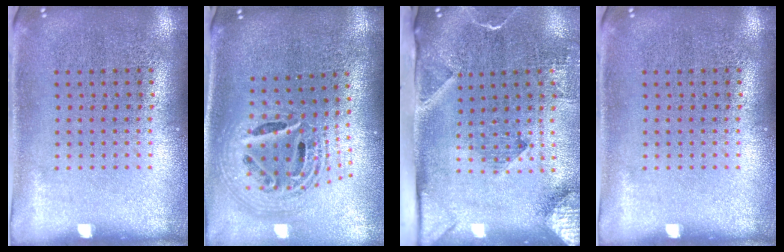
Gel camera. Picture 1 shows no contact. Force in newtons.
{"total": 2.3, "press": 1.7, "slide": 1.5}
{"total": 3.2, "press": 2.2, "slide": 2.3}
{"total": 0.0}